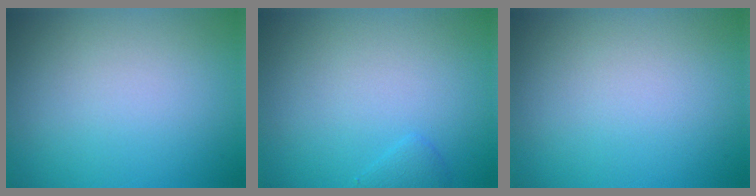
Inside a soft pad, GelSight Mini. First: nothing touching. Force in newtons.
{"total": 0.9, "press": 0.9, "slide": 0.1}
{"total": 0.0}